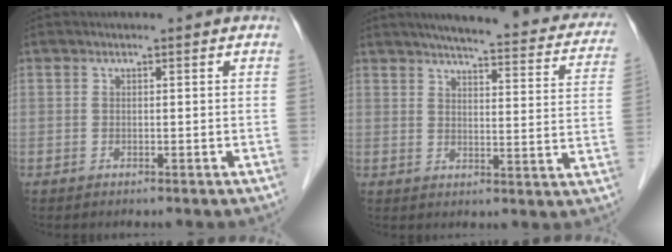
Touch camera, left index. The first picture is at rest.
{"total": 22.7, "force": [19.5, 3.9, 11.1], "torque": [-0.134, -0.013, 0.218]}